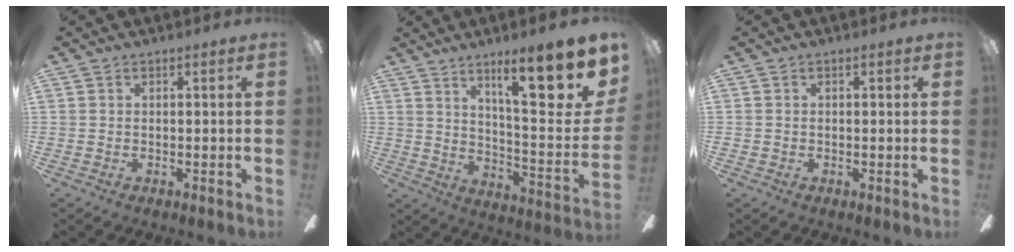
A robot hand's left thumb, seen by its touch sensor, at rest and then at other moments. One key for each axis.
{"total": 20.1, "fx": 11.9, "fy": 4.7, "fz": 15.5, "tx": -0.226, "ty": -0.084, "tz": 0.184}
{"total": 0.7, "fx": -0.2, "fy": 0.6, "fz": 0.2, "tx": -0.003, "ty": 0.006, "tz": -0.005}